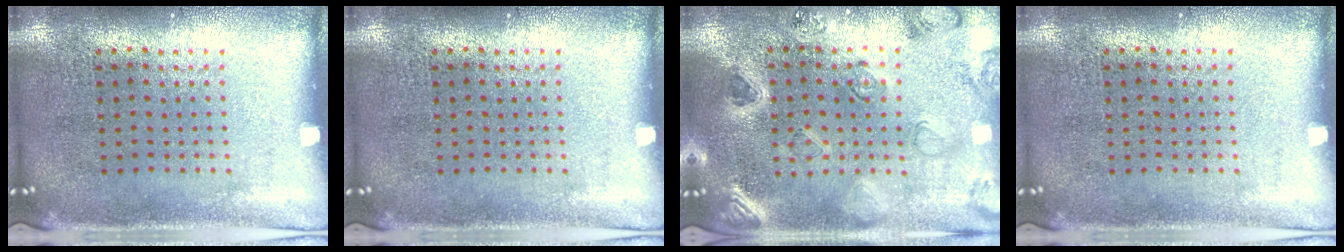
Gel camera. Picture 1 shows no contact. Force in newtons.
{"total": 0.0}
{"total": 0.8, "press": 0.7, "slide": 0.3}
{"total": 0.0}